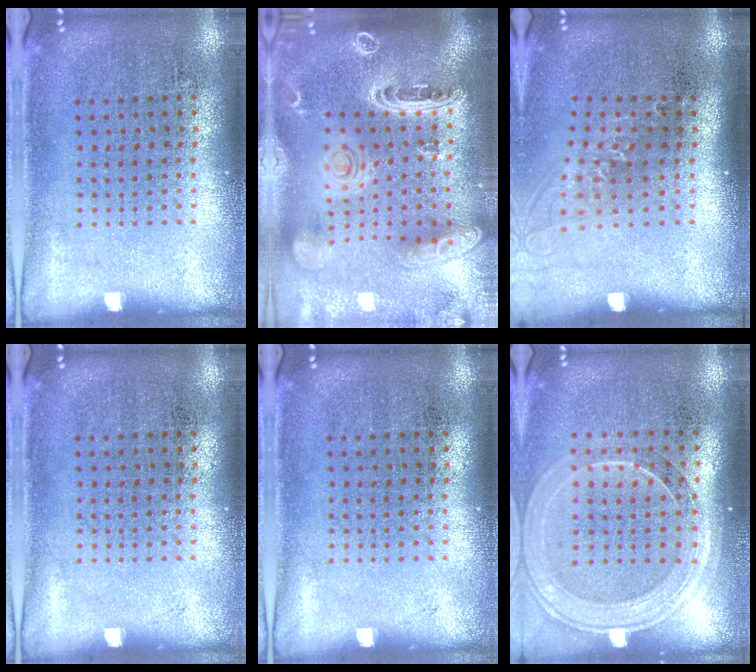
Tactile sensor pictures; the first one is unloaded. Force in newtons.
{"total": 3.5, "press": 2.9, "slide": 2.1}
{"total": 1.3, "press": 1.0, "slide": 0.8}
{"total": 0.0}
{"total": 0.0}
{"total": 1.7, "press": 1.5, "slide": 0.7}